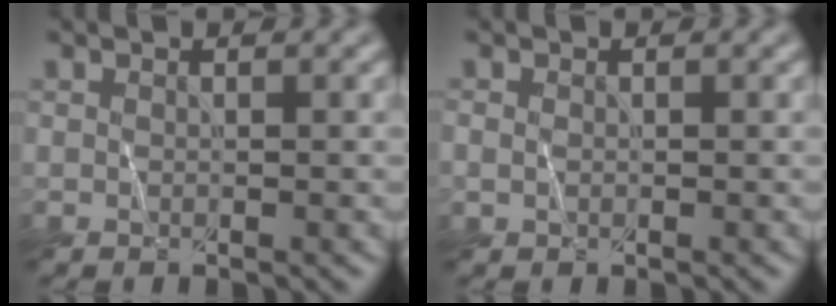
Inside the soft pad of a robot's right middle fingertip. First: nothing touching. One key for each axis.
{"total": 0.8, "fx": 0.0, "fy": 0.7, "fz": 0.5, "tx": -0.010, "ty": -0.001, "tz": -0.001}